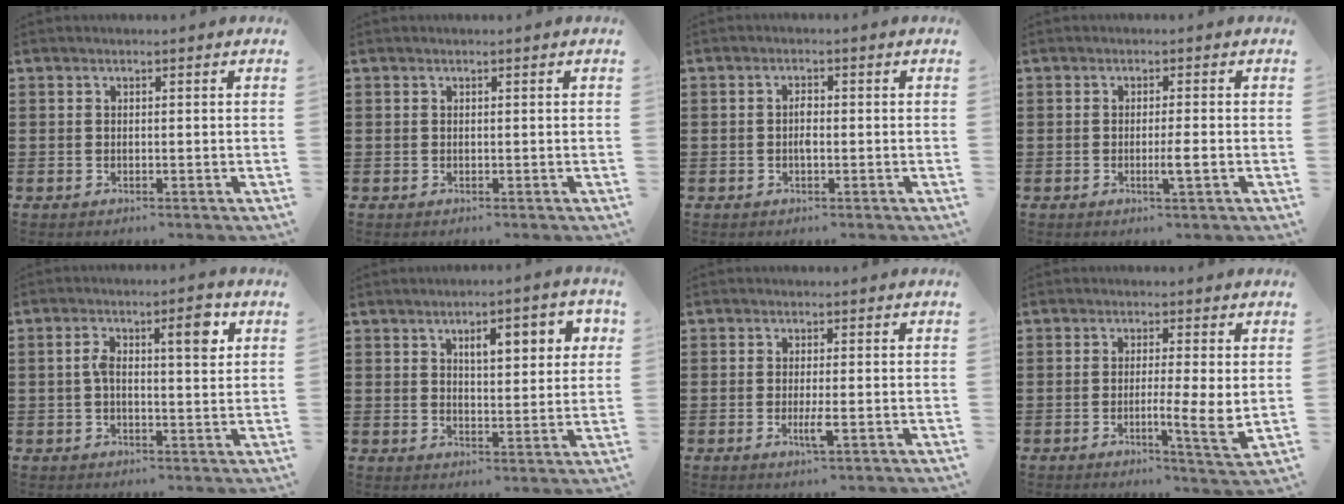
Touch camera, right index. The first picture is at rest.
{"total": 0.0}
{"total": 1.7, "force": [-0.3, 0.6, 1.6], "torque": [-0.030, 0.002, -0.007]}
{"total": 2.7, "force": [-0.8, -0.2, 2.5], "torque": [-0.041, -0.004, -0.017]}
{"total": 5.9, "force": [1.5, 1.9, 5.4], "torque": [-0.094, 0.004, 0.018]}
{"total": 5.7, "force": [2.4, 1.9, 4.8], "torque": [-0.076, -0.001, 0.034]}
{"total": 2.9, "force": [-1.1, 0.2, 2.7], "torque": [-0.054, -0.007, -0.021]}
{"total": 5.6, "force": [-0.6, 0.4, 5.5], "torque": [-0.089, -0.013, -0.011]}